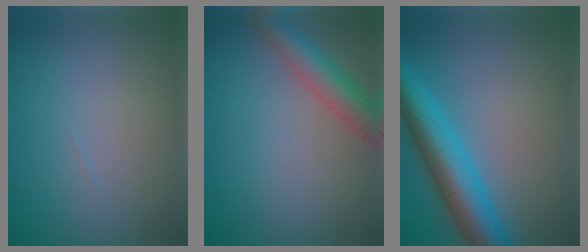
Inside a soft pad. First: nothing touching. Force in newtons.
{"total": 4.8, "press": 4.7, "slide": 0.3}
{"total": 8.1, "press": 8.1, "slide": 0.4}